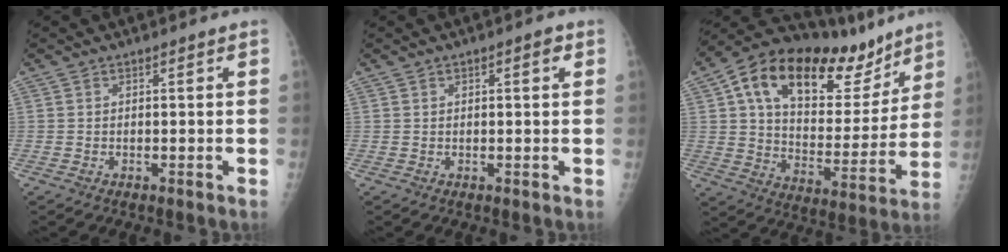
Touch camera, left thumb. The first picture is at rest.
{"total": 1.9, "force": [0.8, 0.8, 1.5], "torque": [-0.016, 0.001, 0.009]}
{"total": 27.3, "force": [15.7, 13.6, 17.7], "torque": [-0.234, -0.018, 0.253]}